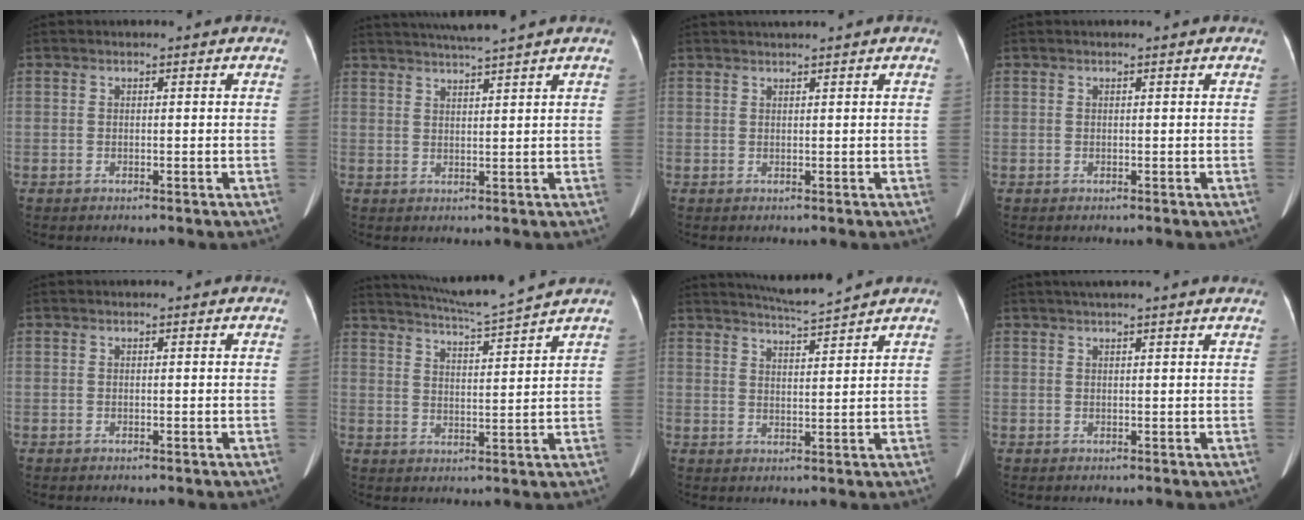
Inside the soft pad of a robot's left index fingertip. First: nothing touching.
{"total": 6.7, "force": [5.9, -1.6, 2.8], "torque": [-0.045, 0.011, 0.092]}
{"total": 1.8, "force": [1.6, -0.5, 0.7], "torque": [-0.008, 0.015, 0.035]}
{"total": 0.9, "force": [0.8, 0.0, 0.4], "torque": [-0.009, 0.018, 0.012]}
{"total": 0.0}
{"total": 10.1, "force": [9.4, -2.0, 3.1], "torque": [-0.063, -0.008, 0.153]}
{"total": 6.3, "force": [6.0, -1.2, 1.5], "torque": [-0.036, -0.001, 0.102]}
{"total": 7.6, "force": [6.6, 0.0, 3.8], "torque": [-0.055, 0.035, 0.076]}